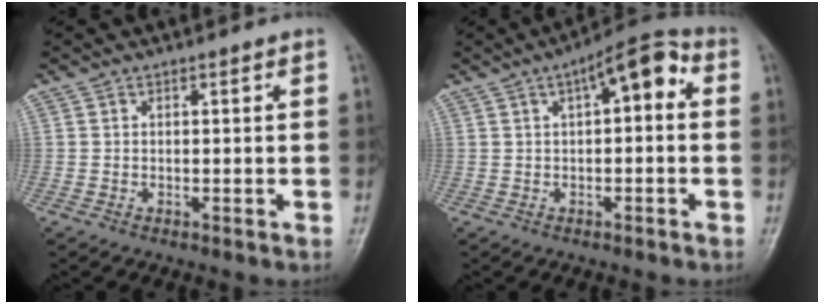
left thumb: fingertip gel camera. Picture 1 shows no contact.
{"total": 8.8, "force": [2.2, 3.6, 7.7], "torque": [-0.092, 0.030, 0.020]}